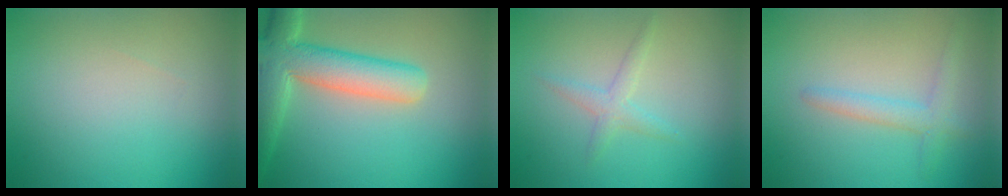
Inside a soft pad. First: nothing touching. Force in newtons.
{"total": 7.3, "press": 7.3, "slide": 0.7}
{"total": 1.6, "press": 1.6, "slide": 0.1}
{"total": 2.1, "press": 2.1, "slide": 0.1}